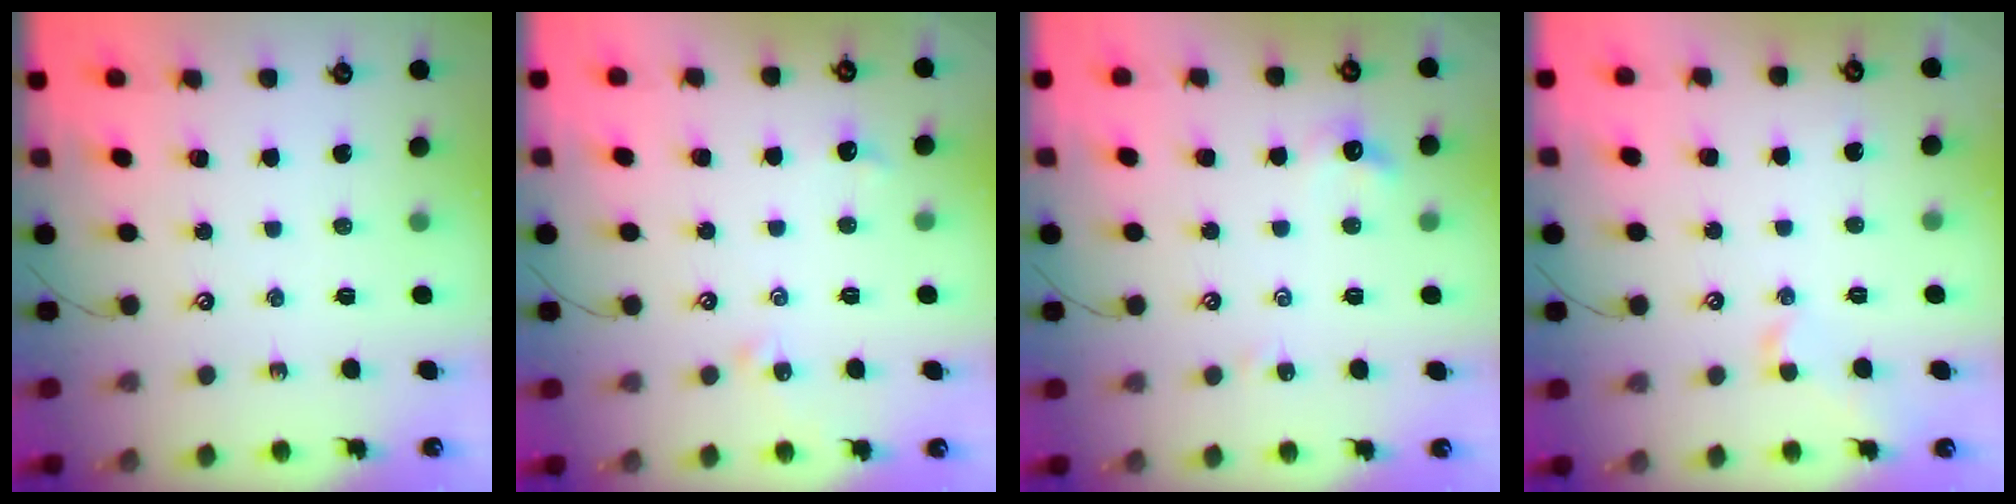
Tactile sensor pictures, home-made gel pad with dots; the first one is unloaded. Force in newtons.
{"total": 2.0, "press": 1.9, "slide": 0.5}
{"total": 2.1, "press": 2.0, "slide": 0.6}
{"total": 1.2, "press": 1.0, "slide": 0.7}